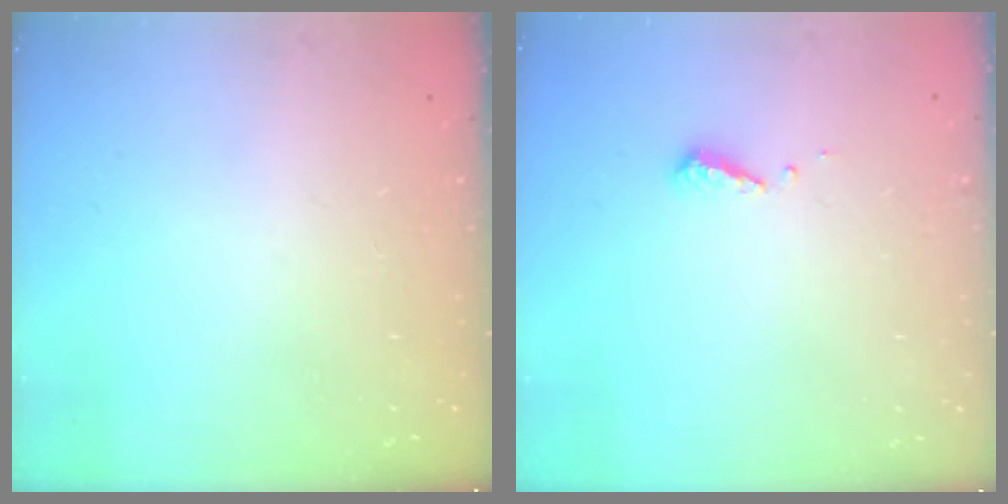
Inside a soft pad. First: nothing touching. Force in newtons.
{"total": 4.2, "press": 4.2, "slide": 0.3}